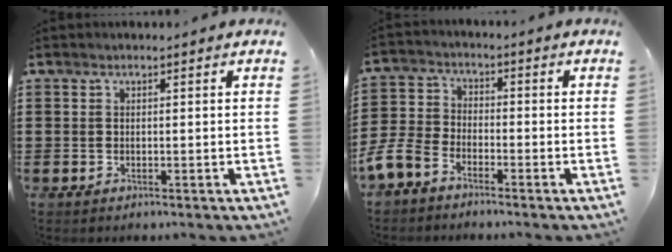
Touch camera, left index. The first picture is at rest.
{"total": 5.4, "force": [-4.6, 2.0, 1.9], "torque": [-0.067, 0.000, -0.100]}